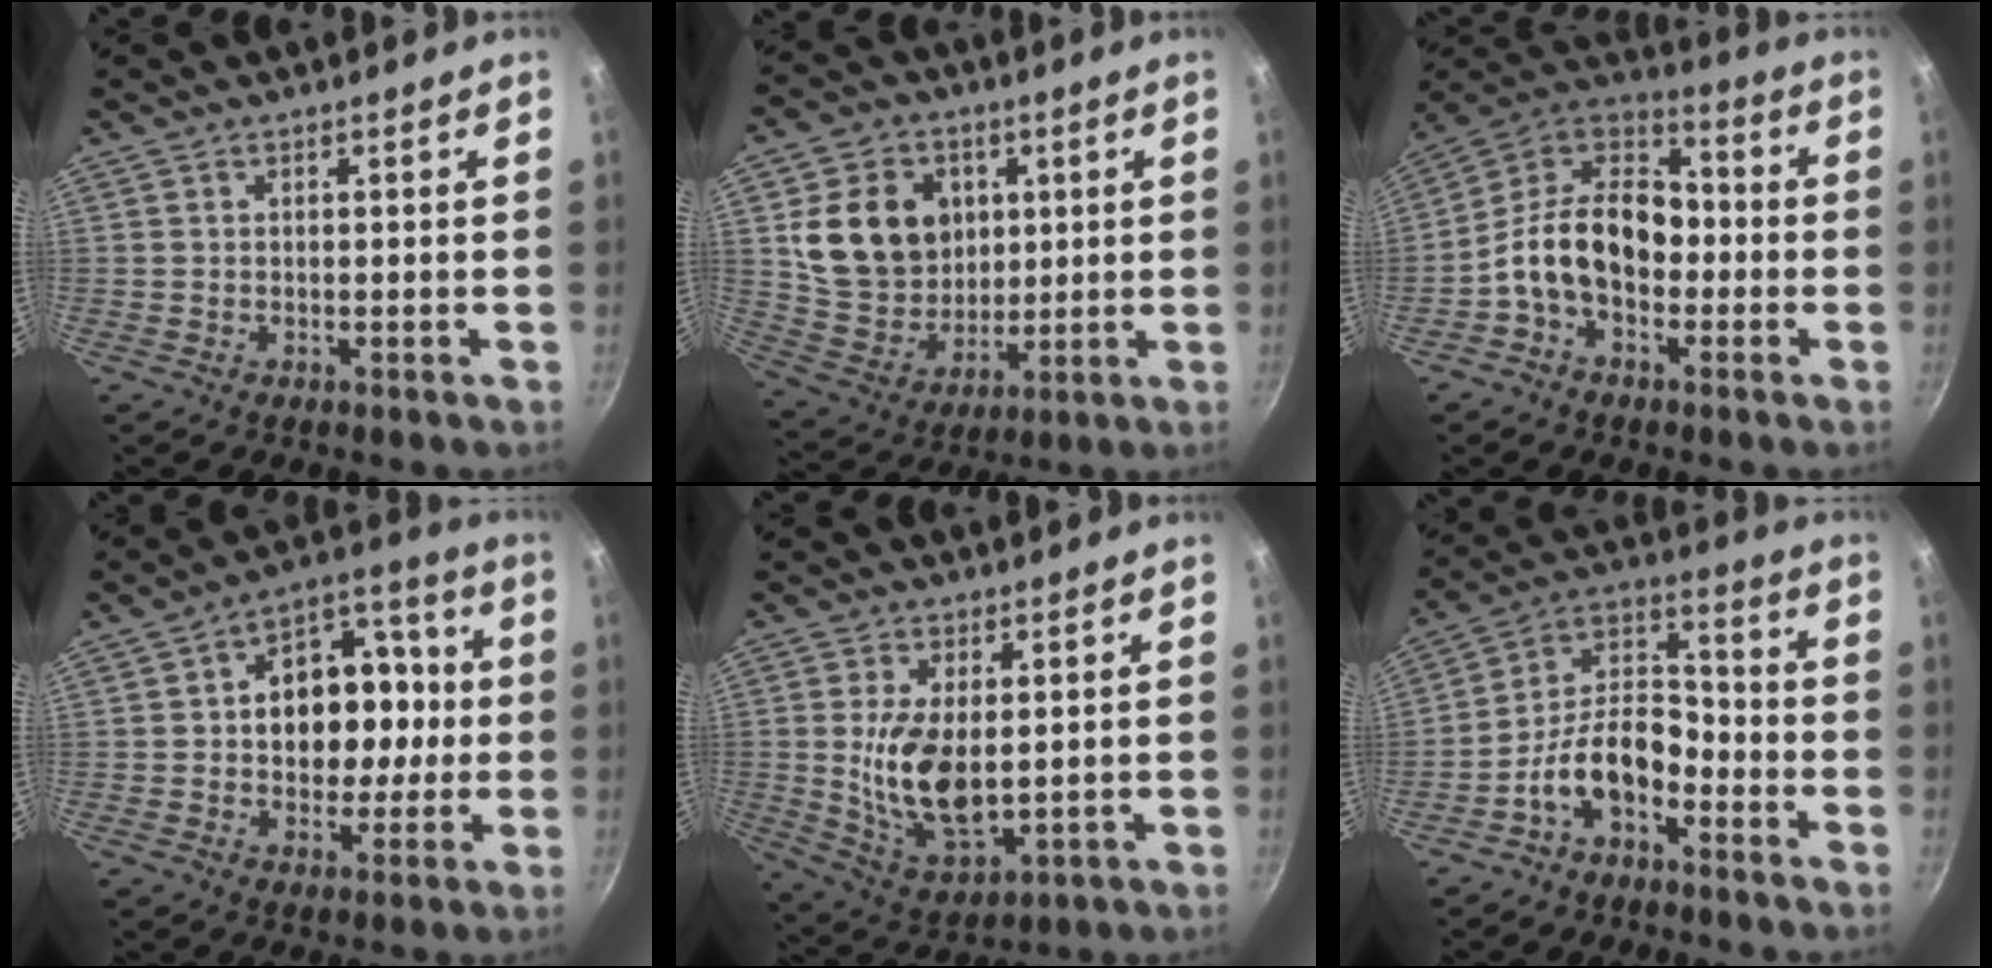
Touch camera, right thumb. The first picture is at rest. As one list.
[{"total": 16.9, "force": [3.7, 13.8, 9.0], "torque": [-0.132, -0.013, 0.077]}, {"total": 16.2, "force": [-2.9, 11.2, 11.3], "torque": [-0.158, 0.052, -0.074]}, {"total": 15.8, "force": [0.1, 11.7, 10.6], "torque": [-0.112, 0.030, -0.006]}, {"total": 12.4, "force": [0.8, 6.6, 10.4], "torque": [-0.188, -0.018, 0.029]}, {"total": 11.7, "force": [-6.1, 6.5, 7.6], "torque": [-0.115, 0.074, -0.127]}]